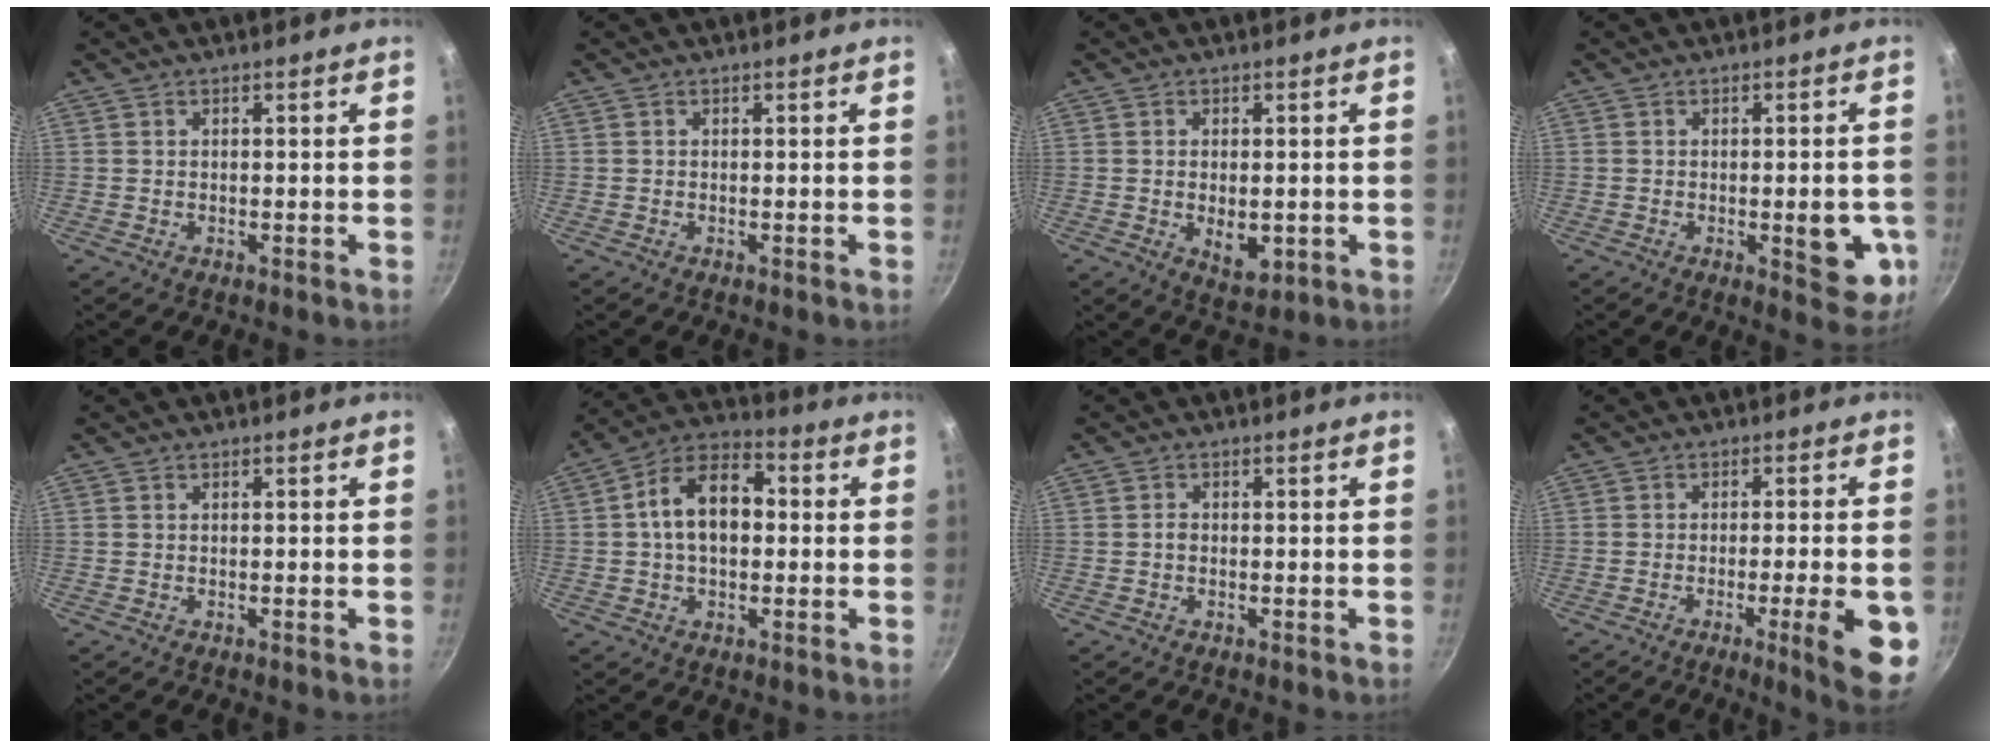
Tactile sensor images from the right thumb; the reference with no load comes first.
{"total": 0.0}
{"total": 5.6, "force": [-0.9, 3.2, 4.6], "torque": [-0.064, -0.009, -0.006]}
{"total": 8.7, "force": [-2.0, 3.4, 7.8], "torque": [-0.074, 0.002, -0.022]}
{"total": 0.0}
{"total": 12.8, "force": [0.8, 8.2, 9.7], "torque": [-0.133, 0.034, -0.005]}
{"total": 1.0, "force": [-0.2, 0.8, 0.6], "torque": [-0.010, 0.006, -0.006]}
{"total": 11.2, "force": [-3.6, 1.6, 10.5], "torque": [-0.124, 0.009, -0.046]}